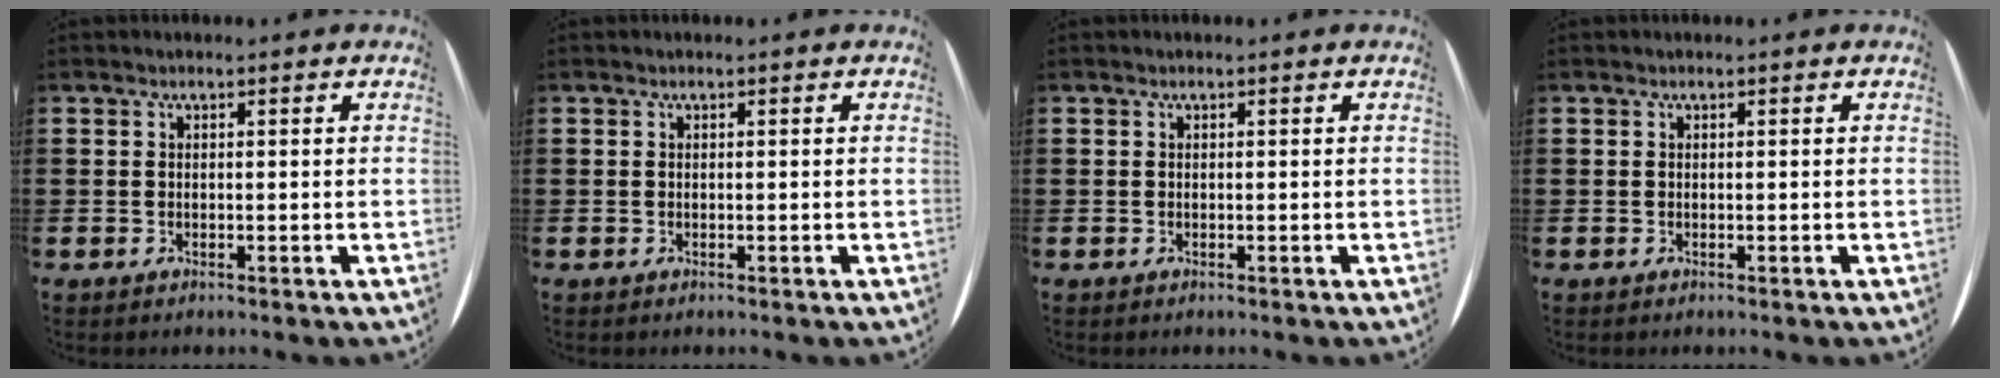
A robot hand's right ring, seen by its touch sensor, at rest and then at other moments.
{"total": 0.0}
{"total": 0.0}
{"total": 0.0}